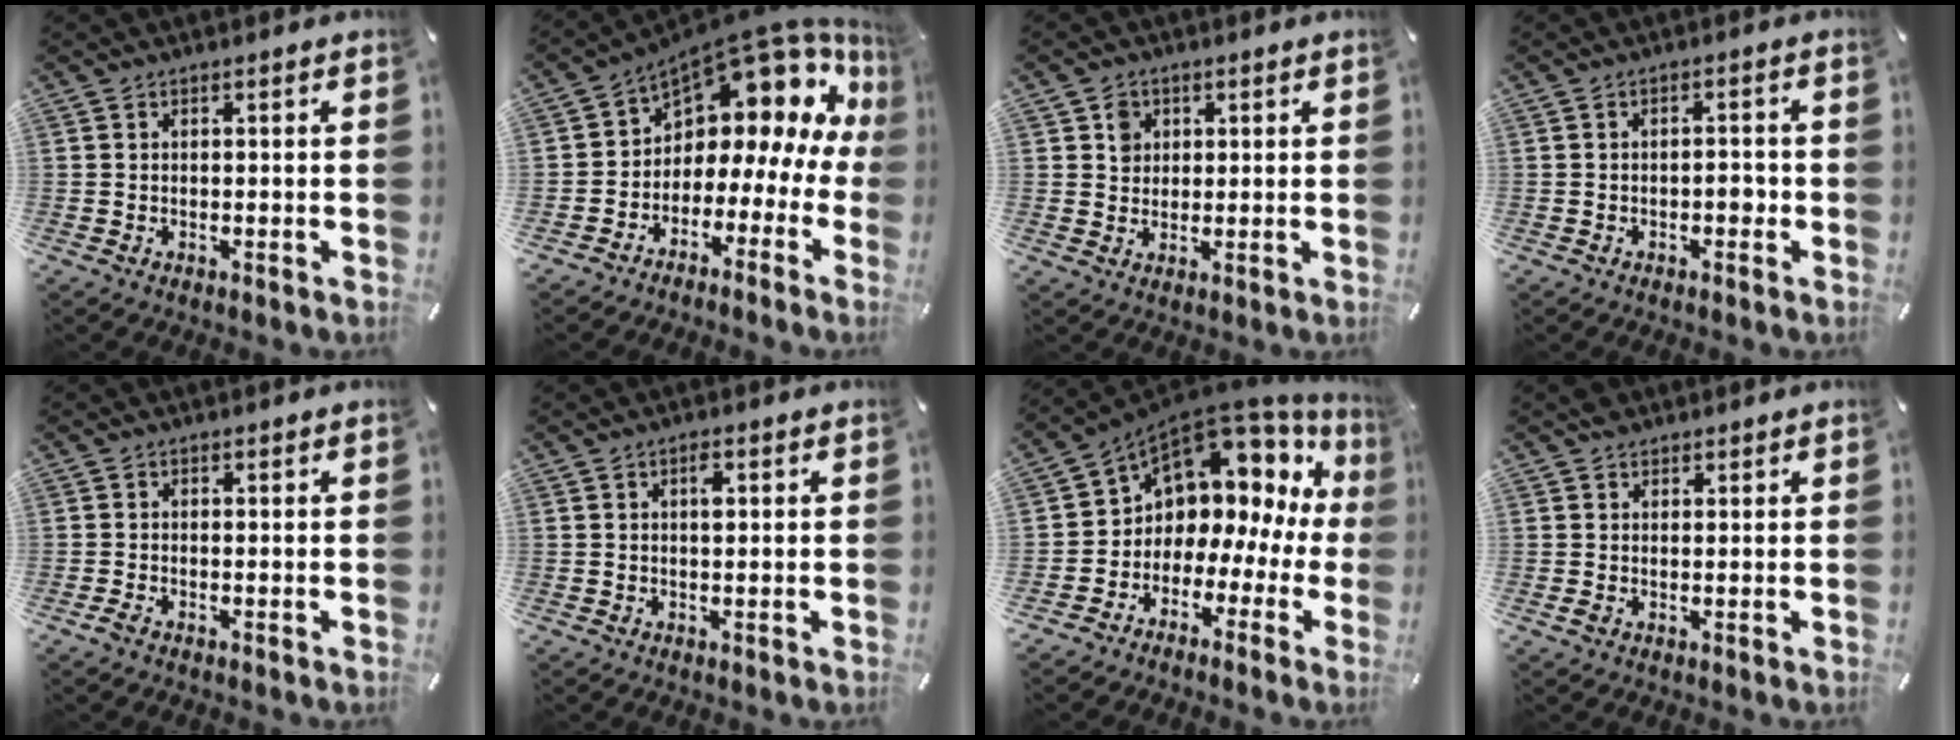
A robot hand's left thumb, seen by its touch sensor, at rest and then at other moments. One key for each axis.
{"total": 10.8, "fx": 7.7, "fy": 5.9, "fz": 4.8, "tx": -0.074, "ty": -0.082, "tz": 0.126}
{"total": 3.9, "fx": 1.2, "fy": 3.6, "fz": 0.8, "tx": -0.002, "ty": -0.002, "tz": 0.016}
{"total": 2.9, "fx": -1.1, "fy": 1.4, "fz": 2.2, "tx": -0.039, "ty": 0.008, "tz": -0.021}
{"total": 0.8, "fx": -0.6, "fy": 0.3, "fz": 0.3, "tx": -0.007, "ty": 0.000, "tz": -0.012}
{"total": 2.1, "fx": 0.6, "fy": 0.8, "fz": 1.9, "tx": -0.031, "ty": 0.003, "tz": 0.007}
{"total": 8.1, "fx": 5.0, "fy": 6.0, "fz": 2.3, "tx": -0.047, "ty": -0.065, "tz": 0.086}
{"total": 2.4, "fx": 1.2, "fy": 2.0, "fz": 0.5, "tx": -0.001, "ty": 0.001, "tz": 0.023}